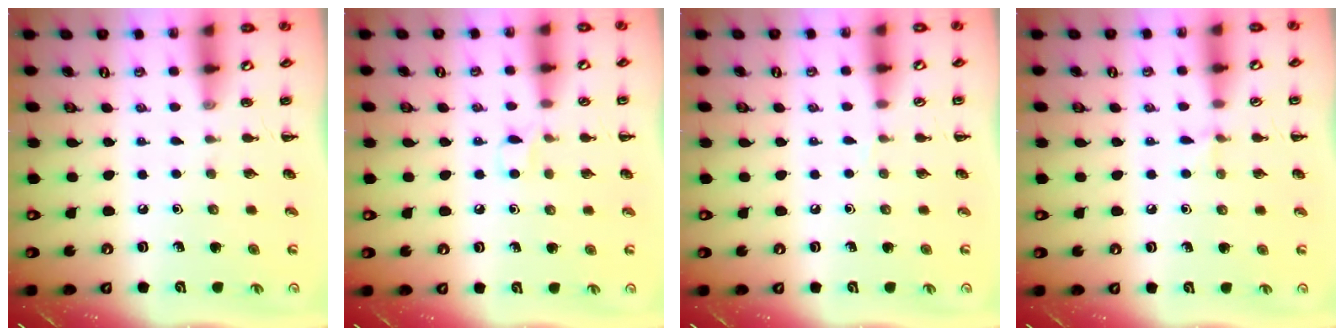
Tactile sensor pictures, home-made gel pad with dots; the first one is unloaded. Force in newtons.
{"total": 4.1, "press": 4.0, "slide": 1.0}
{"total": 3.0, "press": 2.8, "slide": 1.0}
{"total": 4.1, "press": 3.9, "slide": 1.4}